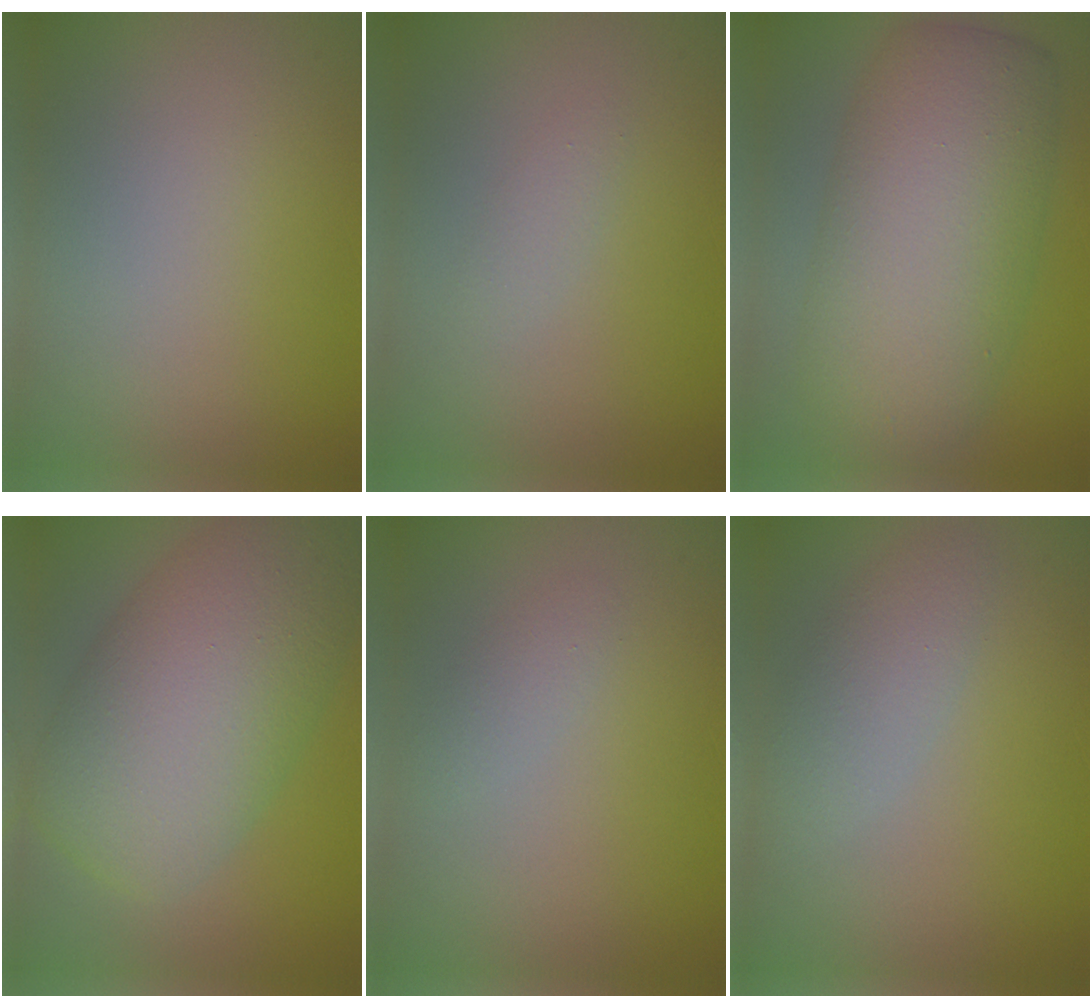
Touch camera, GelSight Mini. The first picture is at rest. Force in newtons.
{"total": 1.0, "press": 1.0, "slide": 0.0}
{"total": 10.5, "press": 10.5, "slide": 0.2}
{"total": 11.2, "press": 11.2, "slide": 0.3}
{"total": 1.1, "press": 1.1, "slide": 0.1}
{"total": 2.8, "press": 2.8, "slide": 0.2}